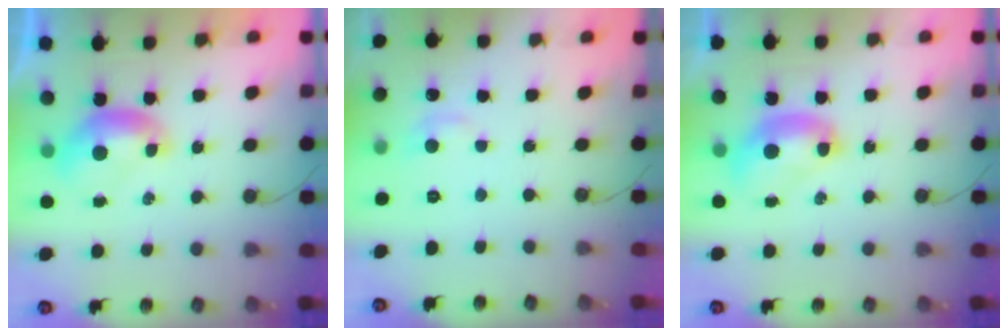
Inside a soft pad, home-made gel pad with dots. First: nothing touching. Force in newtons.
{"total": 0.8, "press": 0.4, "slide": 0.7}
{"total": 2.7, "press": 2.7, "slide": 0.1}